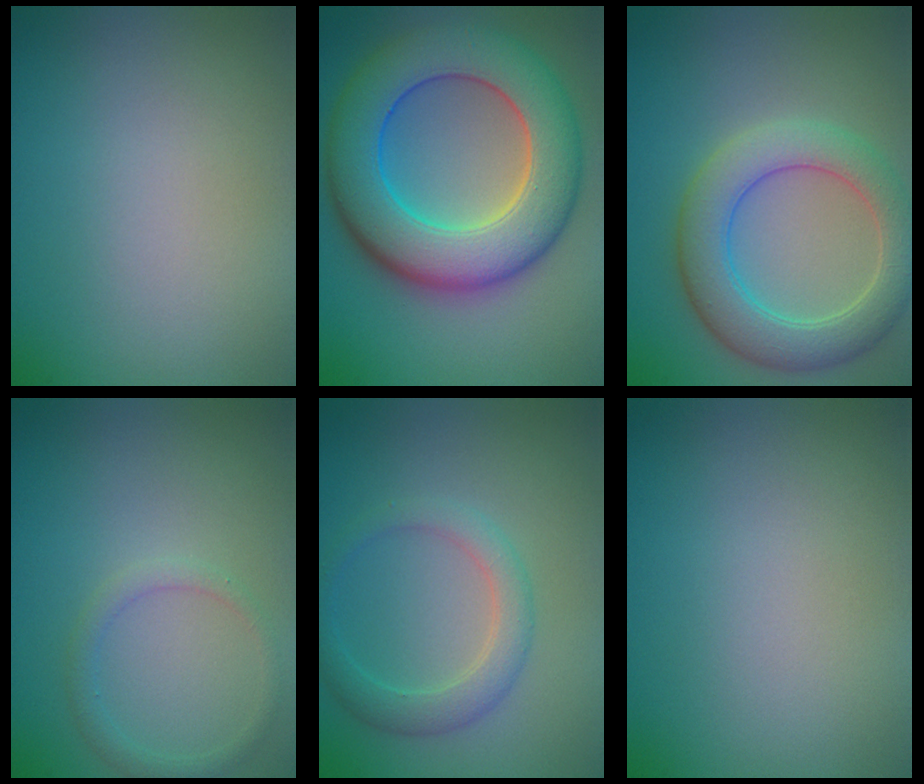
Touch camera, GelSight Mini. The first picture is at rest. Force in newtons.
{"total": 11.0, "press": 11.0, "slide": 0.4}
{"total": 5.8, "press": 5.7, "slide": 0.7}
{"total": 1.4, "press": 1.4, "slide": 0.1}
{"total": 2.7, "press": 2.7, "slide": 0.1}
{"total": 0.0}